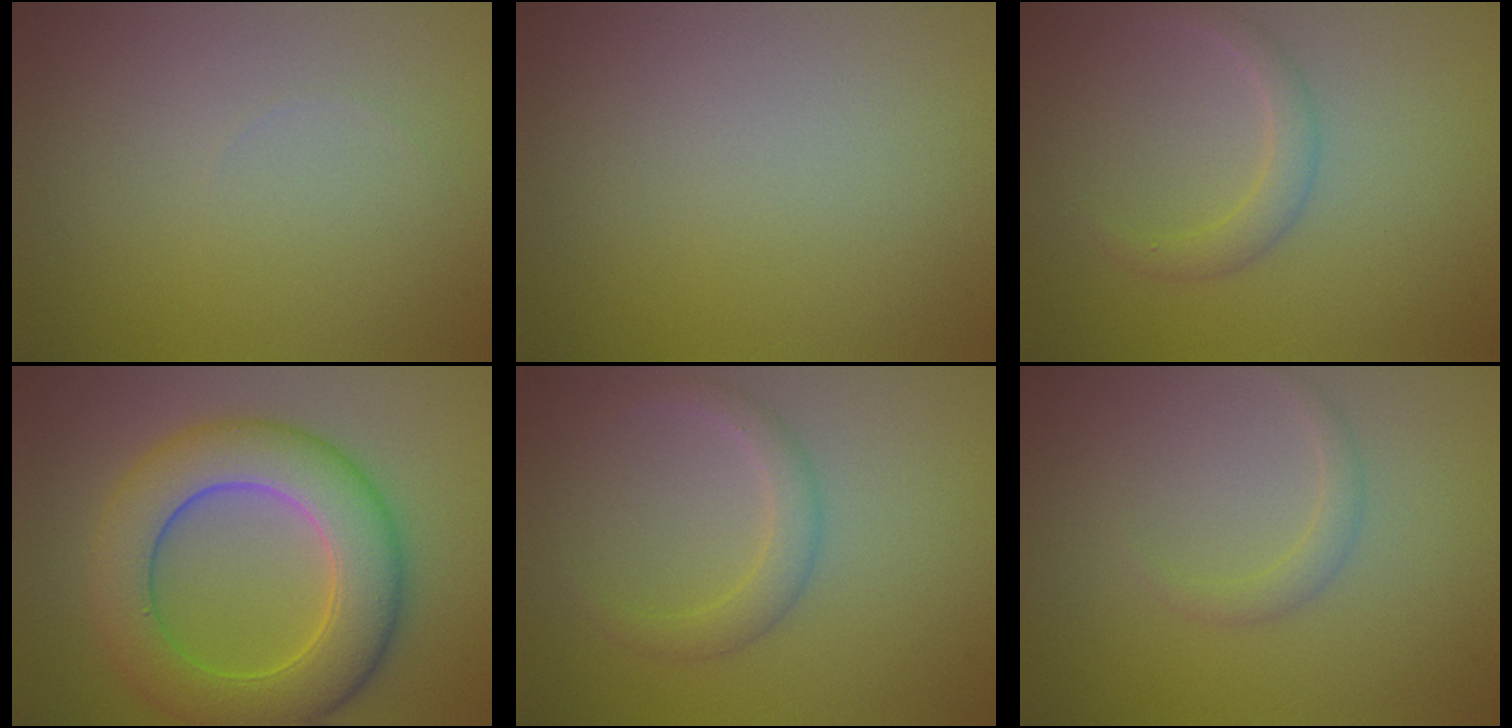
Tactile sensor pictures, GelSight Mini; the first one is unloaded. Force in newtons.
{"total": 0.0}
{"total": 1.7, "press": 1.7, "slide": 0.2}
{"total": 8.7, "press": 8.7, "slide": 0.2}
{"total": 2.1, "press": 2.1, "slide": 0.1}
{"total": 1.2, "press": 1.1, "slide": 0.1}